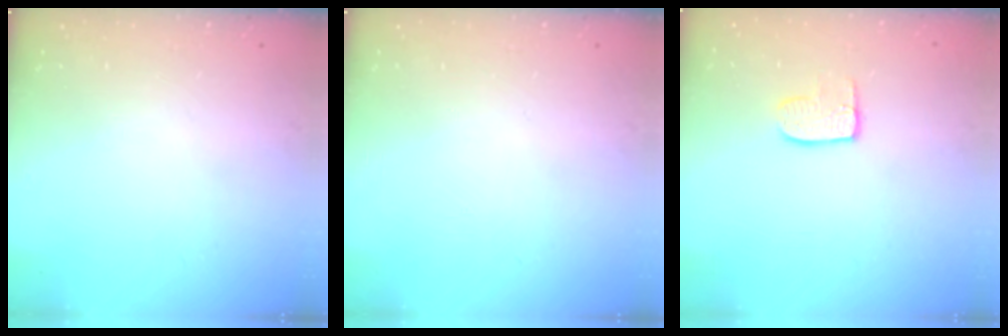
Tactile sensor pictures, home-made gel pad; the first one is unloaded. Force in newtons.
{"total": 0.0}
{"total": 7.0, "press": 7.0, "slide": 0.4}